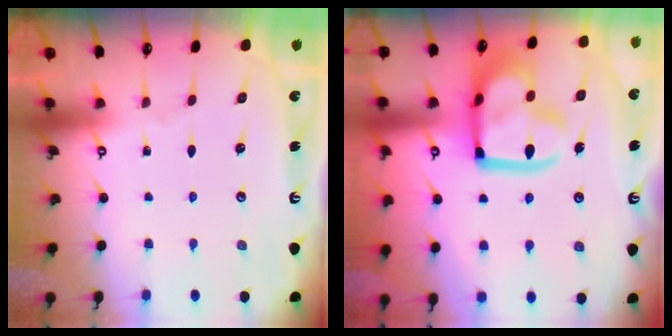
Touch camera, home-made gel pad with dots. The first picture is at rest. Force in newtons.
{"total": 20.0, "press": 19.9, "slide": 2.2}